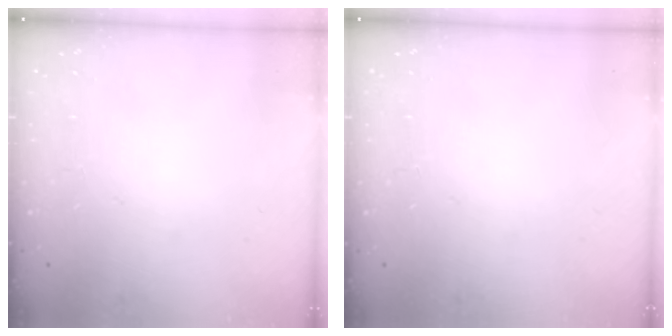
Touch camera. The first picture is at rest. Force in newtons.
{"total": 0.0}